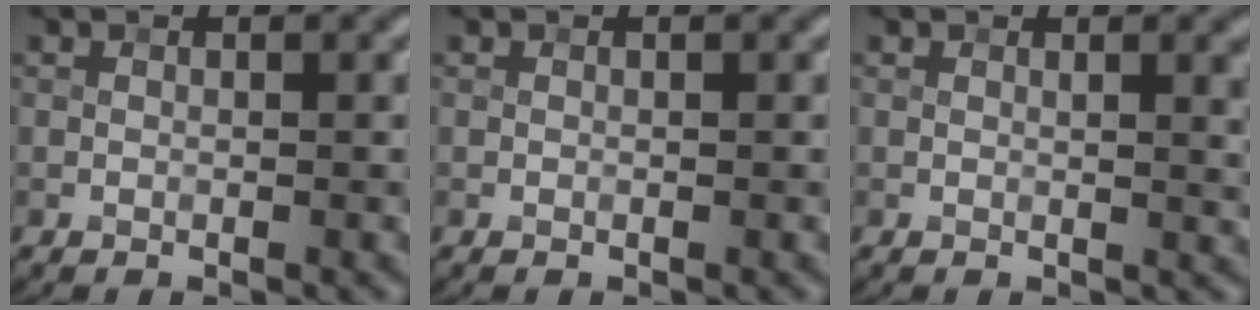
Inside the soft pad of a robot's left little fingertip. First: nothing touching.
{"total": 0.0}
{"total": 2.5, "force": [0.7, 0.8, 2.3], "torque": [-0.019, 0.004, 0.006]}